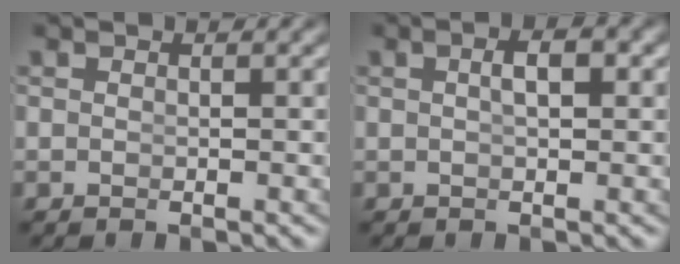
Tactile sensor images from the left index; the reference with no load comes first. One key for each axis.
{"total": 2.0, "fx": 0.2, "fy": 0.3, "fz": 2.0, "tx": -0.023, "ty": 0.001, "tz": 0.006}